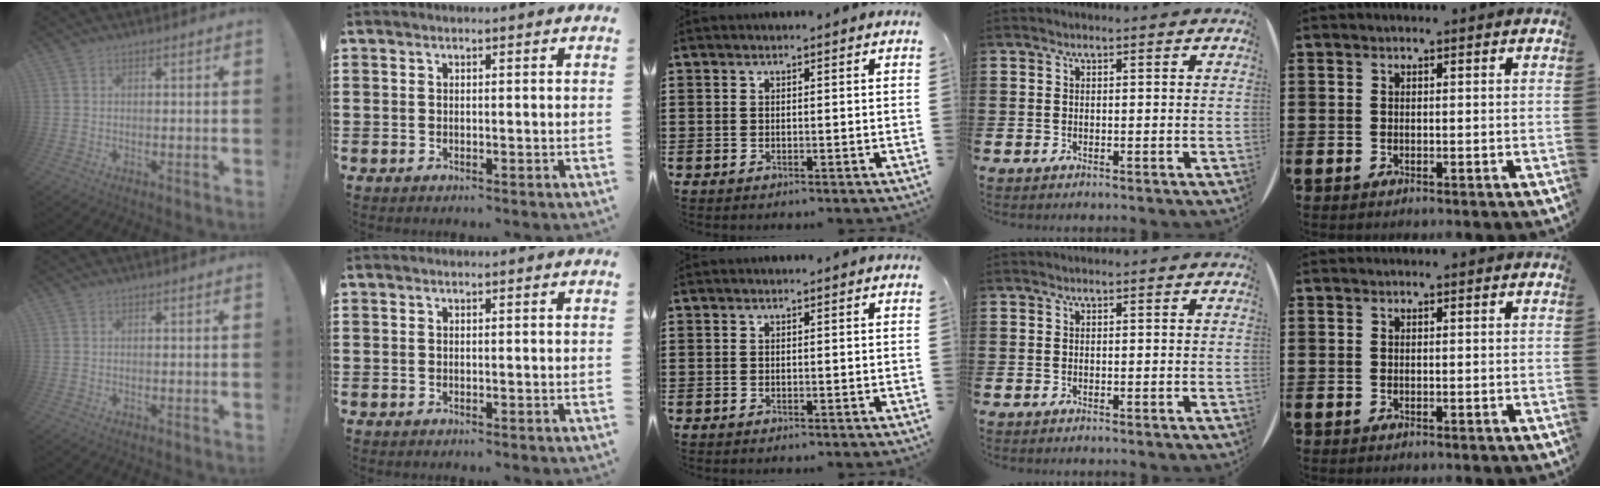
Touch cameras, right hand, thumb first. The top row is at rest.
{}